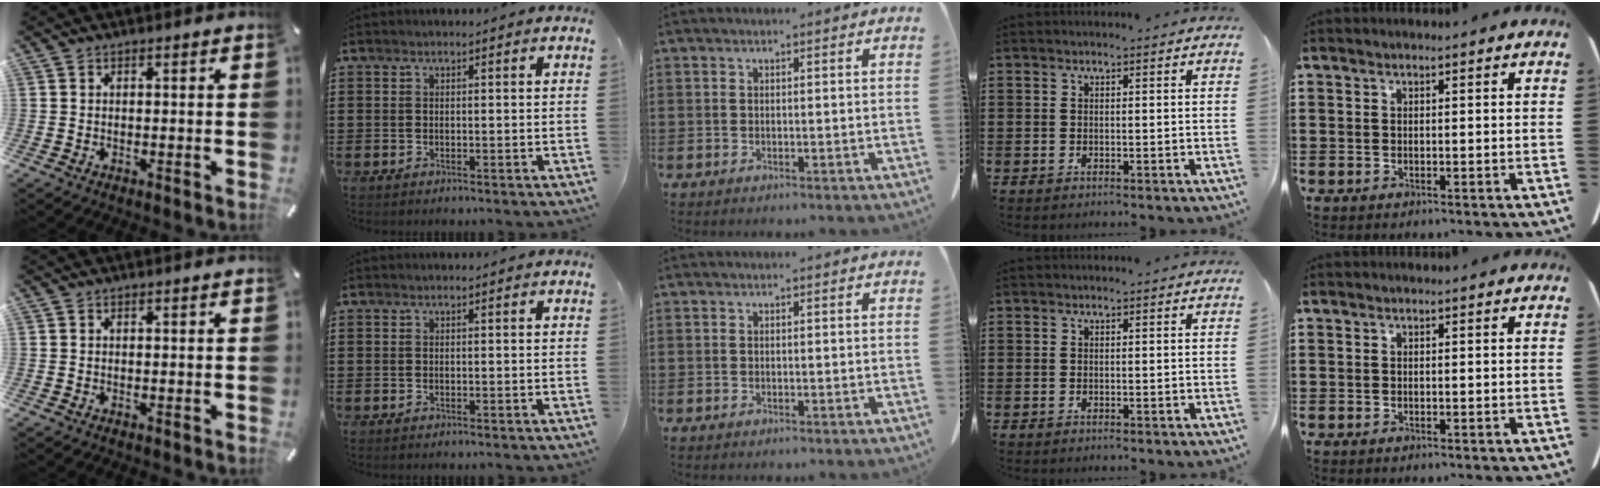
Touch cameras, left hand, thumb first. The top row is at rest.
{}